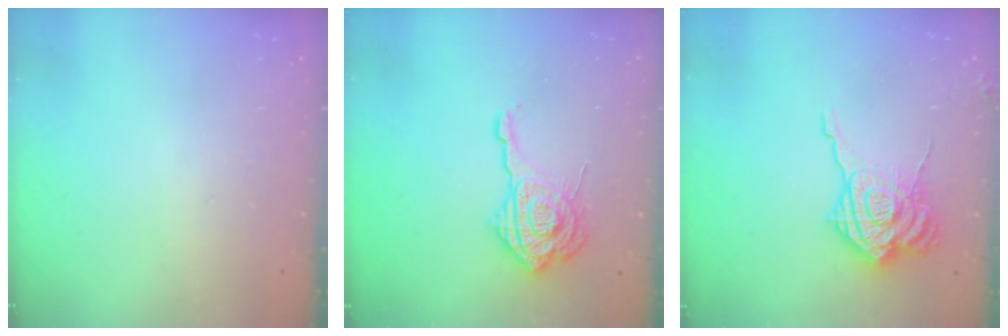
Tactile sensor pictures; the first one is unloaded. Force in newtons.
{"total": 15.6, "press": 15.6, "slide": 1.4}
{"total": 17.0, "press": 16.9, "slide": 1.6}